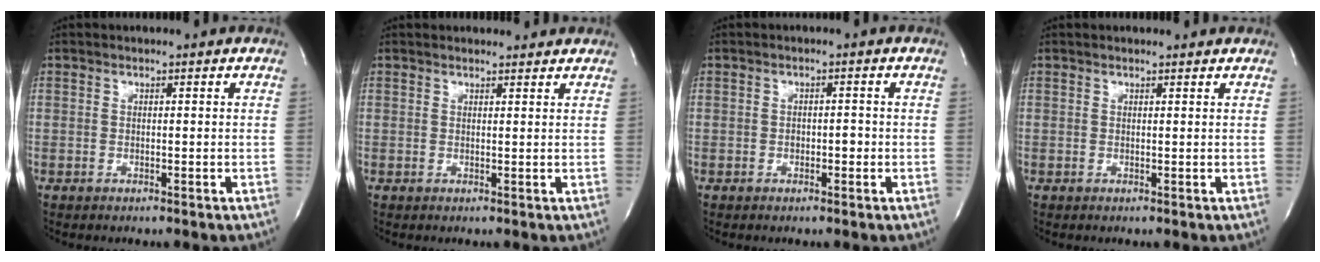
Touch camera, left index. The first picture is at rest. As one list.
[{"total": 4.5, "force": [4.3, 0.9, 0.9], "torque": [-0.012, 0.010, 0.044]}, {"total": 1.6, "force": [-0.9, 0.7, 1.1], "torque": [-0.014, -0.002, -0.014]}, {"total": 2.2, "force": [2.1, 0.3, 0.6], "torque": [-0.012, 0.007, 0.020]}]